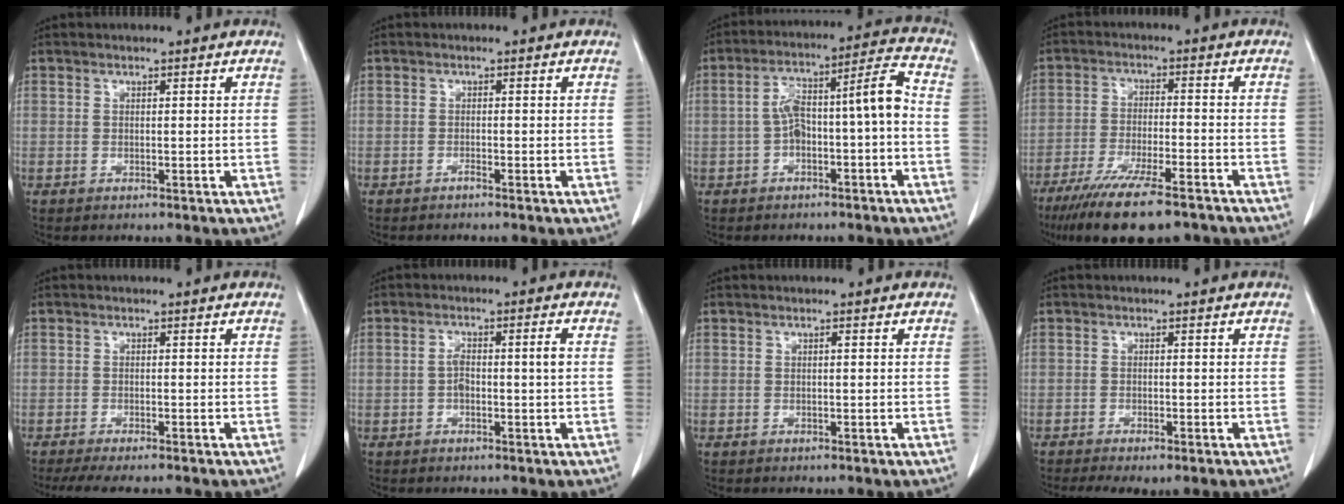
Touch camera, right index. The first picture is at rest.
{"total": 0.6, "force": [-0.5, -0.2, 0.2], "torque": [-0.008, -0.002, -0.010]}
{"total": 9.7, "force": [-1.5, 1.8, 9.4], "torque": [-0.161, 0.046, -0.021]}
{"total": 15.7, "force": [-12.0, 3.0, 9.7], "torque": [-0.165, -0.033, -0.194]}
{"total": 6.6, "force": [-5.6, 0.7, 3.5], "torque": [-0.047, -0.015, -0.086]}
{"total": 3.8, "force": [-0.3, 0.6, 3.7], "torque": [-0.074, 0.012, -0.006]}
{"total": 0.0}
{"total": 6.0, "force": [-4.4, 1.8, 3.6], "torque": [-0.054, -0.013, -0.064]}